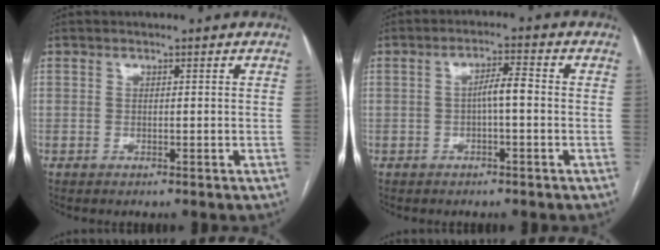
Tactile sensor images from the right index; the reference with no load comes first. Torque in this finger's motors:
{"motor_torque": [0.67, -0.09, 0.30, 0.07]}